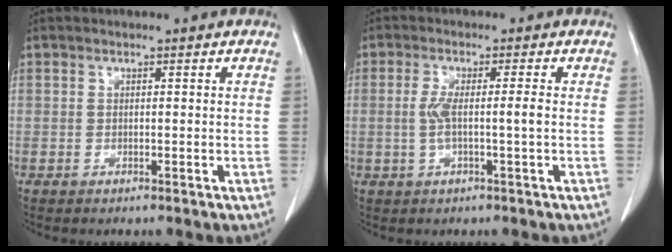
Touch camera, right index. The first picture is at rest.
{"total": 4.0, "force": [-0.4, -0.1, 4.0], "torque": [-0.084, 0.002, -0.004]}